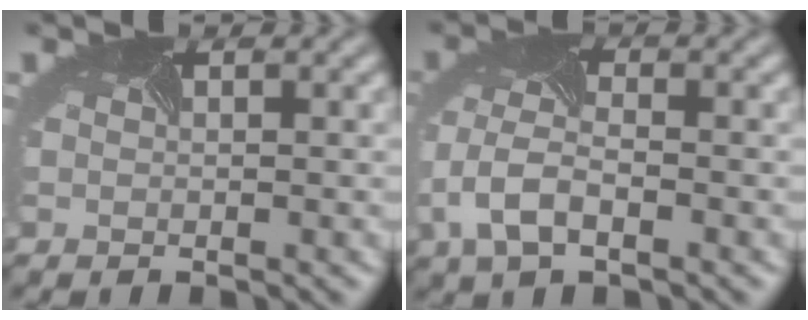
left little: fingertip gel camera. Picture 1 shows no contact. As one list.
[{"total": 4.6, "force": [-1.9, 2.4, 3.5], "torque": [-0.085, -0.005, -0.039]}]